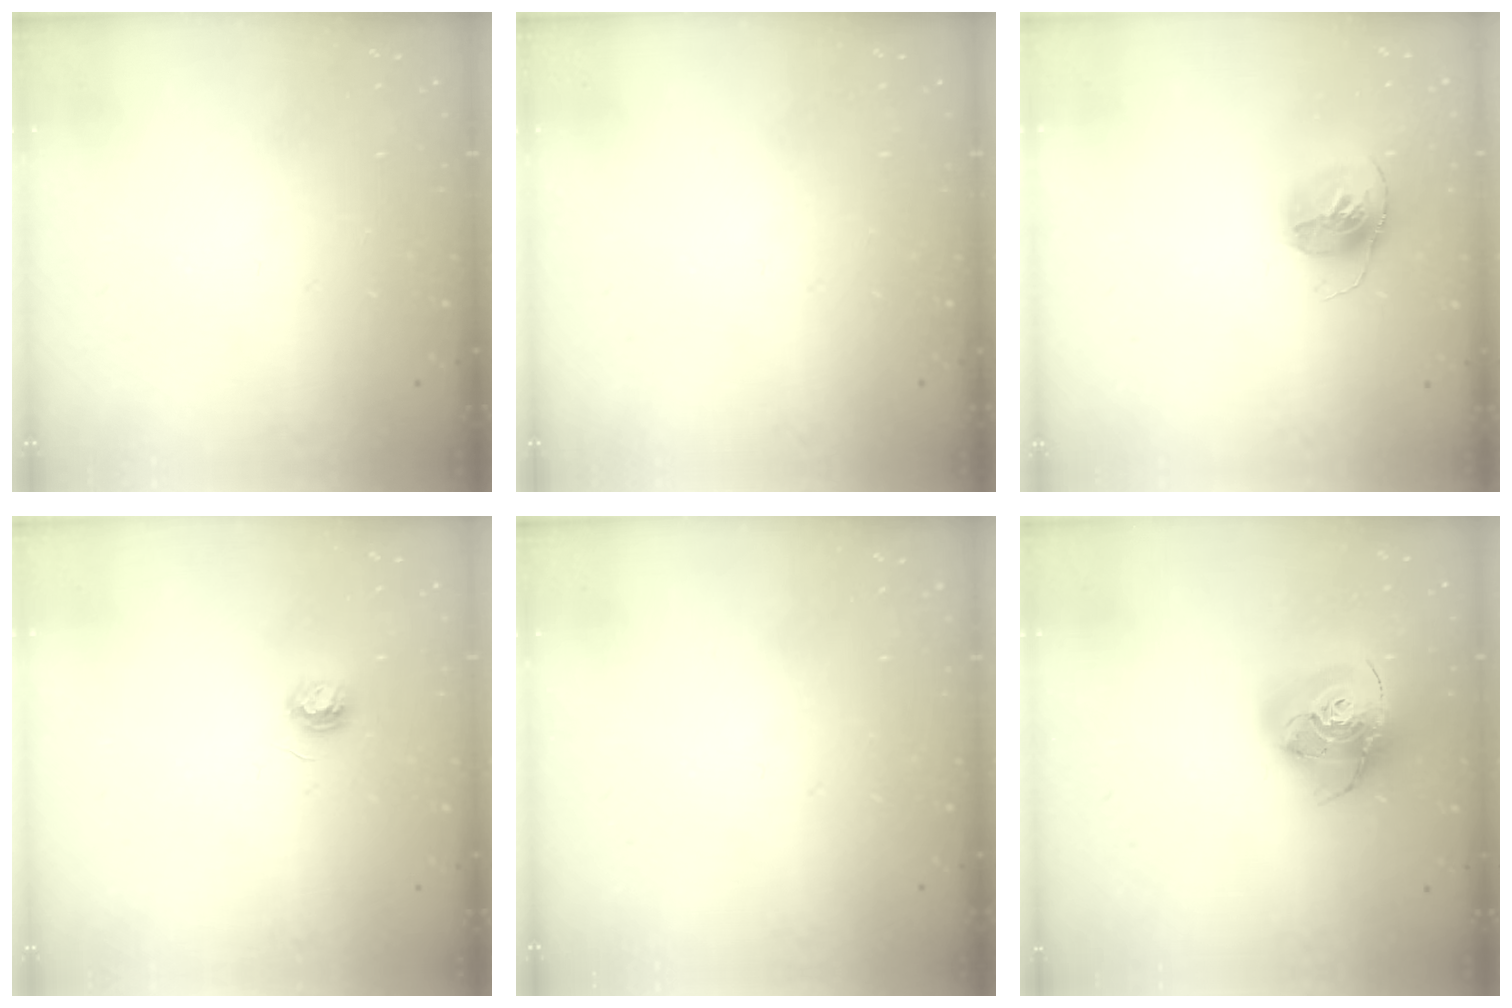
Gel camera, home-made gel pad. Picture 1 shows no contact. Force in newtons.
{"total": 0.0}
{"total": 13.9, "press": 13.8, "slide": 1.4}
{"total": 3.7, "press": 3.7, "slide": 0.4}
{"total": 0.0}
{"total": 18.4, "press": 18.3, "slide": 2.1}